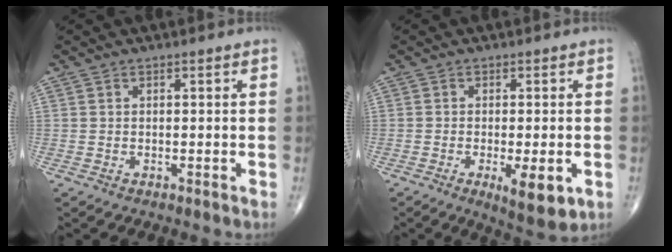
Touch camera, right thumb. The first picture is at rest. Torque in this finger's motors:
{"motor_torque": [-0.11, 0.29, 0.21, 0.15, 0.17]}